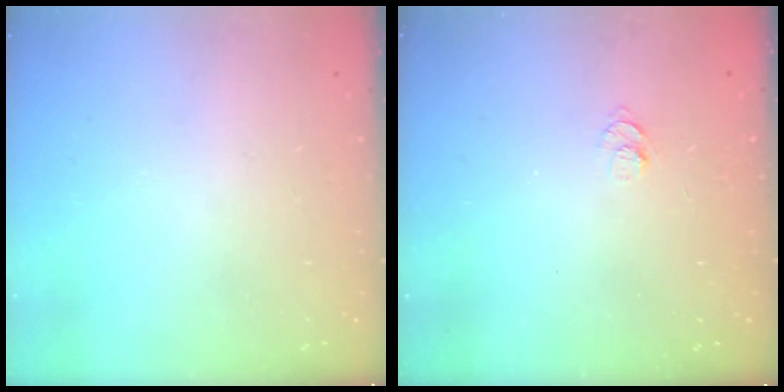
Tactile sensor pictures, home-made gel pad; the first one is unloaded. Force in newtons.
{"total": 5.8, "press": 5.7, "slide": 0.8}